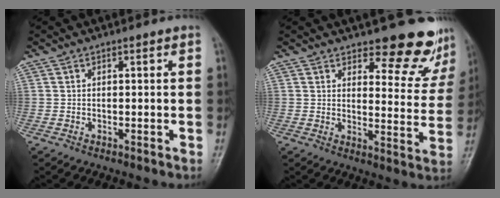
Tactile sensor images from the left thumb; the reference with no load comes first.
{"total": 12.4, "force": [10.7, 4.4, 4.4], "torque": [-0.007, -0.088, 0.120]}